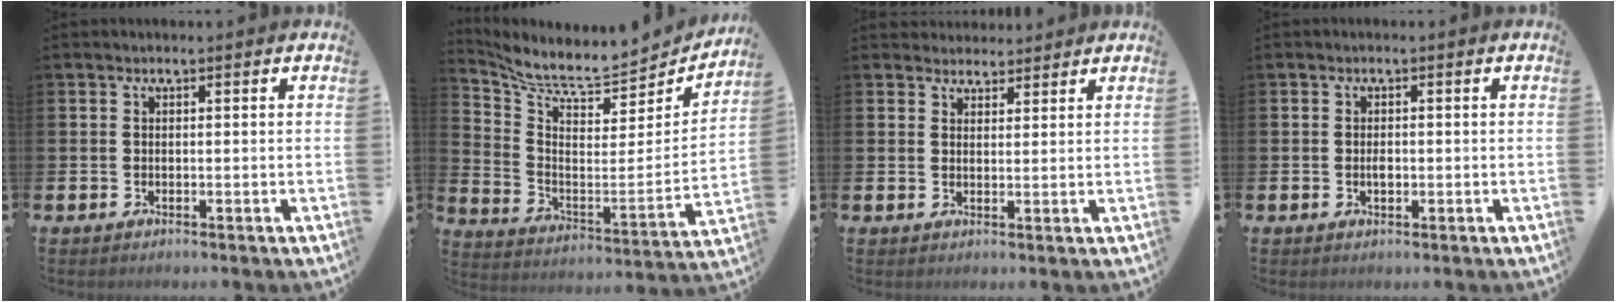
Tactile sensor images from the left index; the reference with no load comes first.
{"total": 8.2, "force": [7.4, 2.1, 2.8], "torque": [-0.076, -0.072, 0.120]}
{"total": 3.0, "force": [2.8, 1.0, -0.2], "torque": [0.011, -0.014, 0.049]}
{"total": 1.2, "force": [-0.1, 0.7, 1.0], "torque": [-0.004, -0.004, -0.007]}